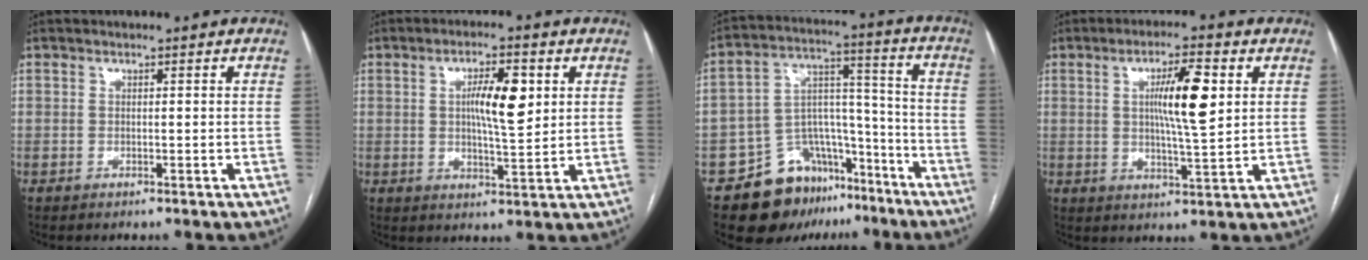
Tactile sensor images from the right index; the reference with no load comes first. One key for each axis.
{"total": 7.4, "fx": 1.8, "fy": 1.6, "fz": 7.0, "tx": -0.120, "ty": 0.006, "tz": 0.031}
{"total": 14.5, "fx": -10.0, "fy": 9.2, "fz": 4.9, "tx": -0.064, "ty": 0.069, "tz": -0.153}
{"total": 8.7, "fx": 2.0, "fy": 0.7, "fz": 8.5, "tx": -0.147, "ty": 0.001, "tz": 0.035}